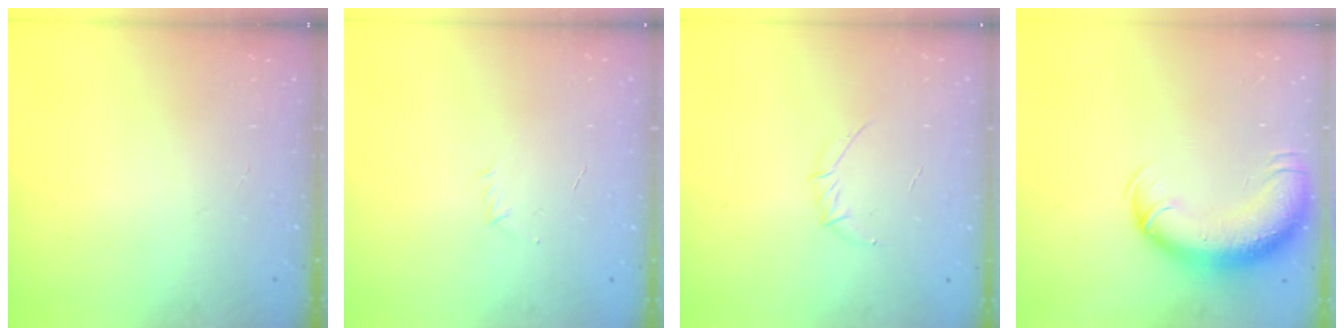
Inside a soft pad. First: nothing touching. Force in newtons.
{"total": 2.9, "press": 2.8, "slide": 0.7}
{"total": 4.1, "press": 3.9, "slide": 1.0}
{"total": 13.1, "press": 12.7, "slide": 3.2}